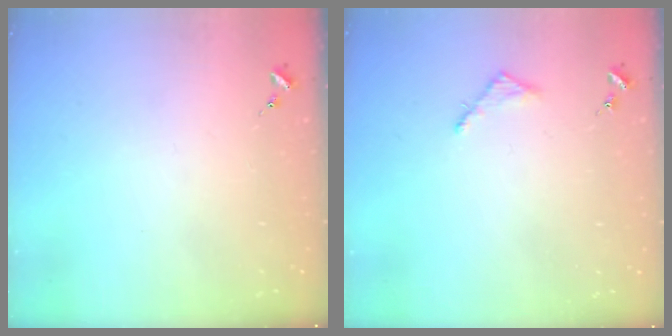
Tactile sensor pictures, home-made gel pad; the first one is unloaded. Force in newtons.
{"total": 2.7, "press": 2.7, "slide": 0.3}